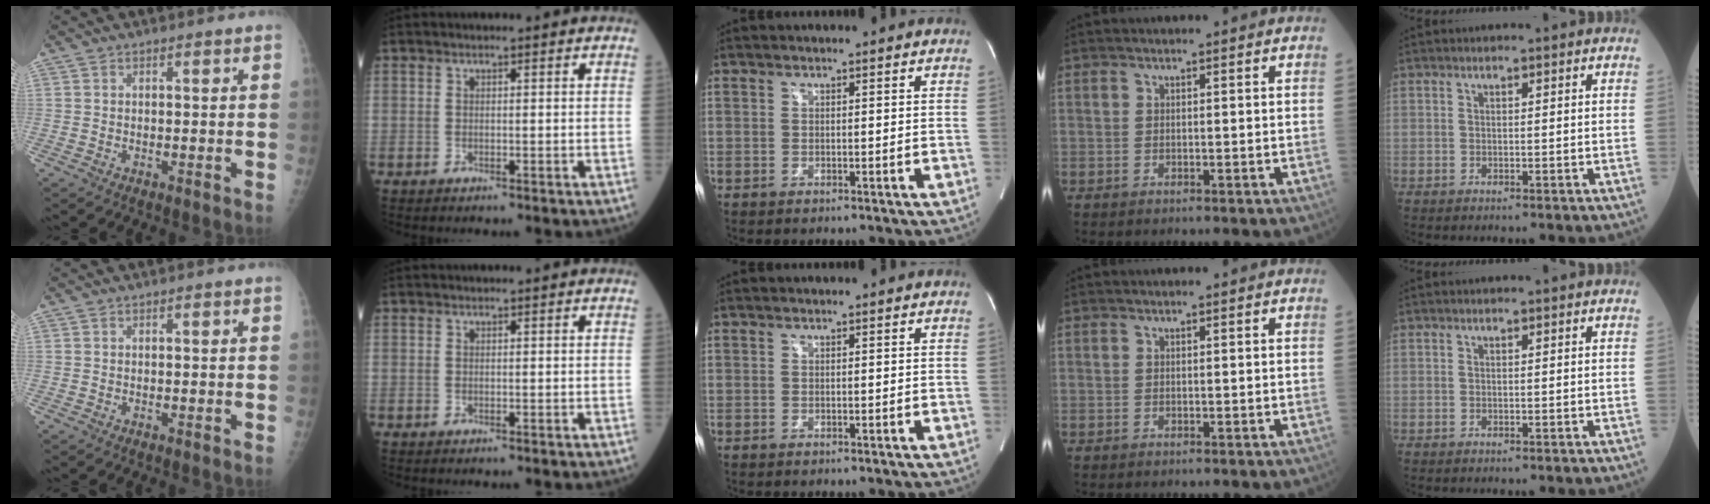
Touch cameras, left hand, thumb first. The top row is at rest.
{}